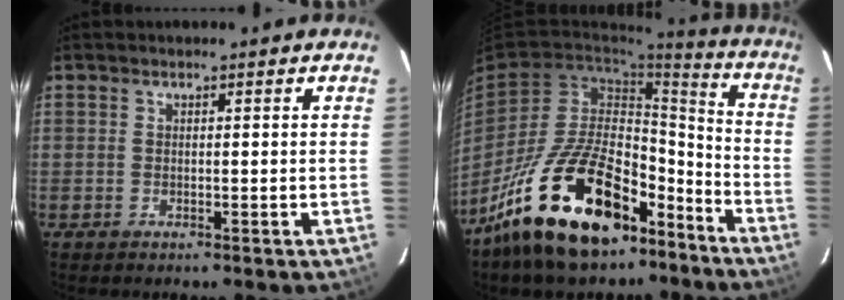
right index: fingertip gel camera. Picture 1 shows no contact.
{"total": 24.7, "force": [-16.6, 11.5, 14.2], "torque": [-0.254, 0.028, -0.251]}